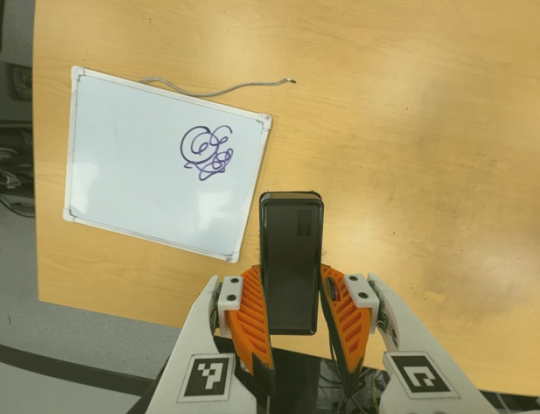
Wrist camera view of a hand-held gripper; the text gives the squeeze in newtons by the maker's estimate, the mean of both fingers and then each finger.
{"total": 6.0, "left": 4.1, "right": 7.9}